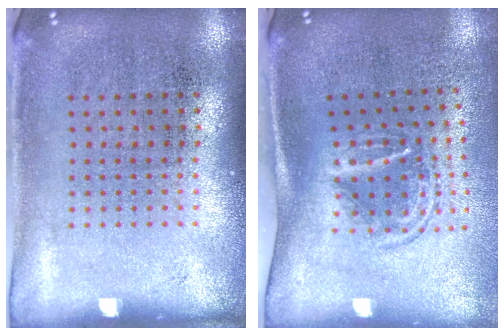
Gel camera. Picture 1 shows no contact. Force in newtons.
{"total": 1.8, "press": 1.2, "slide": 1.3}